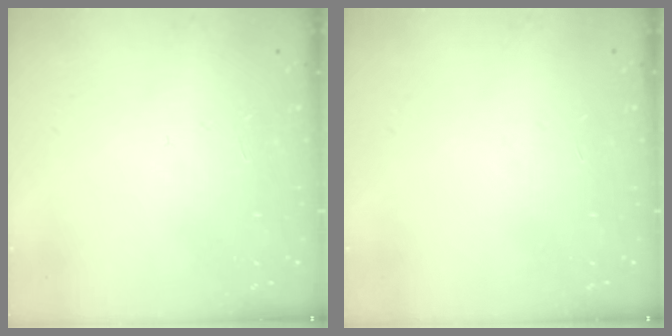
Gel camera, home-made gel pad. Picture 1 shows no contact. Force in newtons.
{"total": 0.0}